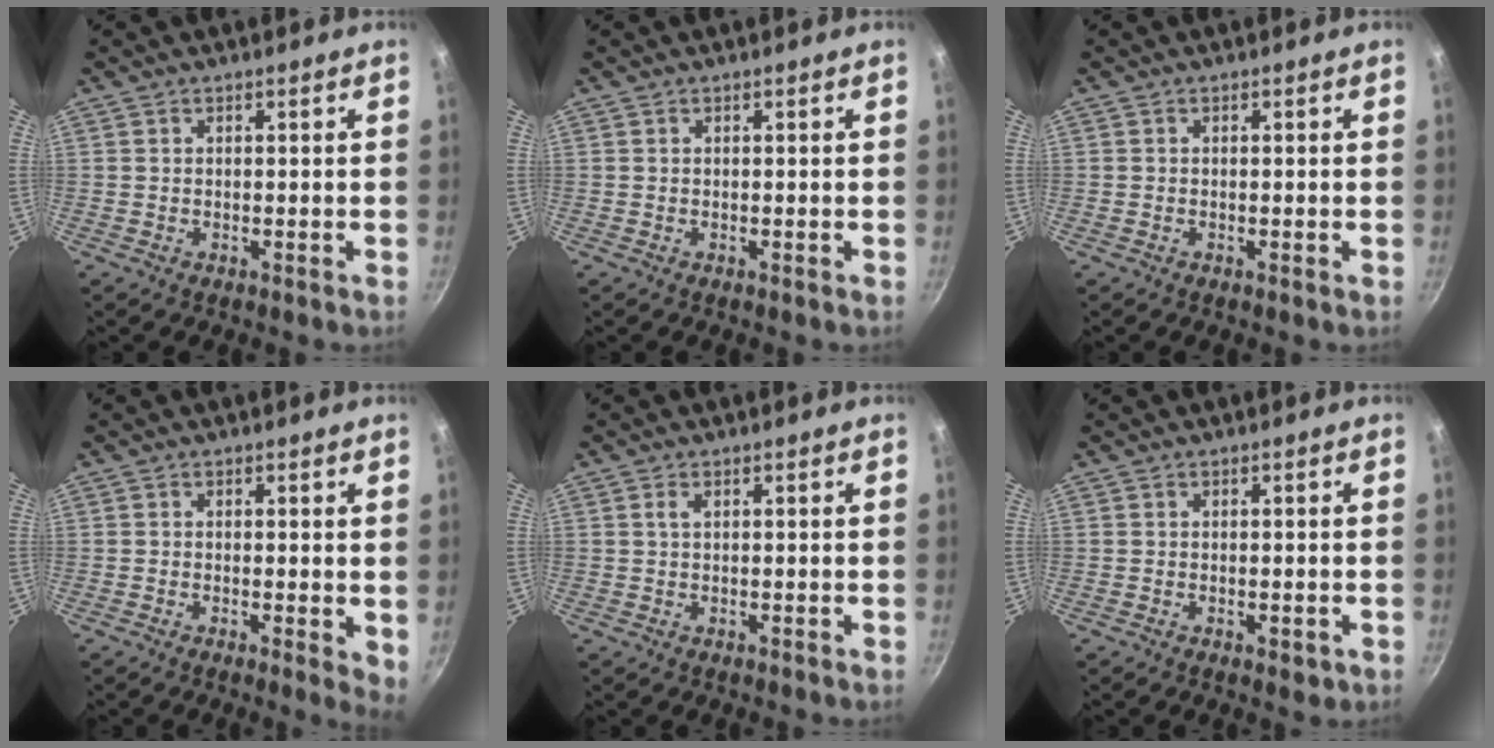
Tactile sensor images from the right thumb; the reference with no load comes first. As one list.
[{"total": 0.0}, {"total": 0.0}, {"total": 3.6, "force": [-0.2, 1.3, 3.3], "torque": [-0.042, -0.011, -0.005]}, {"total": 1.2, "force": [0.4, 0.6, 1.0], "torque": [-0.018, 0.001, 0.006]}, {"total": 2.3, "force": [-0.8, 1.1, 1.9], "torque": [-0.027, -0.005, -0.010]}]